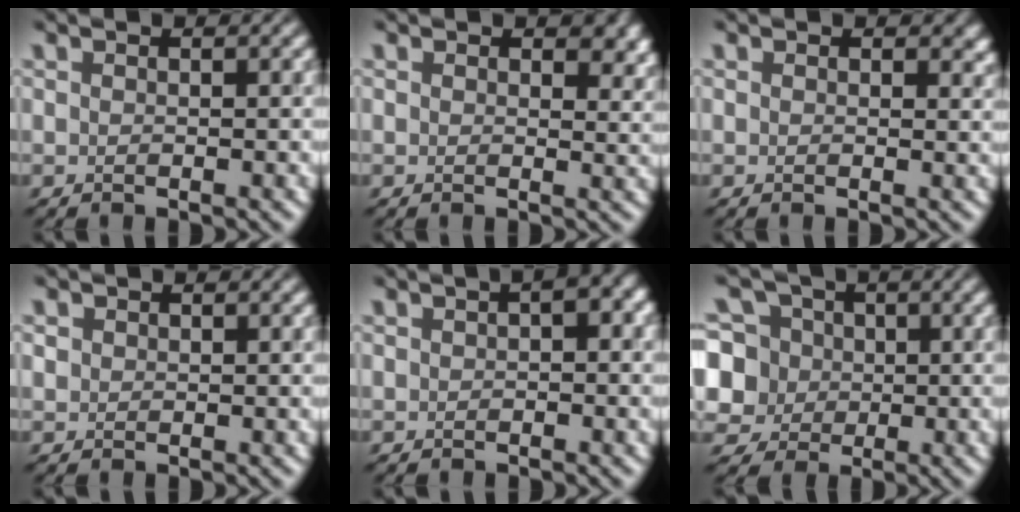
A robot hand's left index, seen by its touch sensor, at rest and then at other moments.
{"total": 2.4, "force": [1.2, 1.5, 1.5], "torque": [-0.018, -0.008, 0.014]}
{"total": 1.1, "force": [0.5, 0.8, 0.6], "torque": [-0.002, -0.005, 0.005]}
{"total": 0.8, "force": [0.2, 0.8, 0.1], "torque": [0.001, 0.000, 0.004]}
{"total": 2.0, "force": [0.3, 0.9, 1.8], "torque": [-0.020, 0.006, 0.003]}
{"total": 9.1, "force": [1.7, 8.1, 3.7], "torque": [-0.091, 0.033, 0.014]}